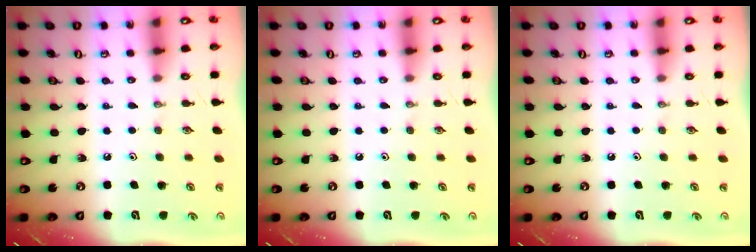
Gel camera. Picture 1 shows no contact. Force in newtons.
{"total": 0.0}
{"total": 0.0}